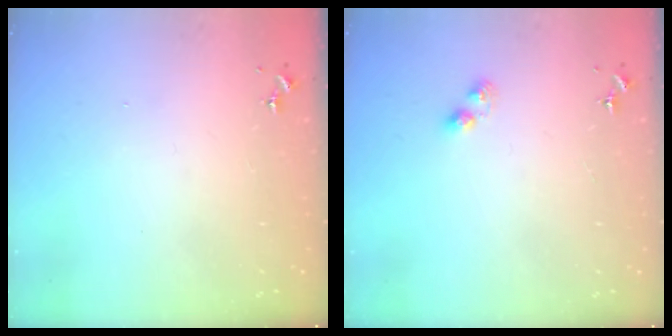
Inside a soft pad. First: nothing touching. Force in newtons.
{"total": 3.4, "press": 3.3, "slide": 0.4}